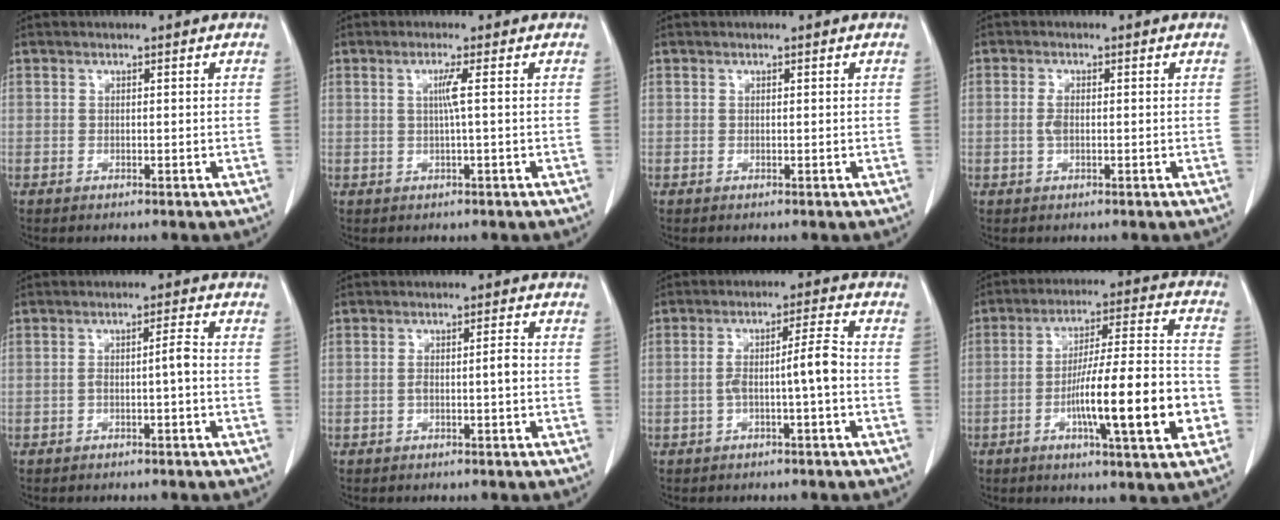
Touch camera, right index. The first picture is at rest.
{"total": 2.2, "force": [0.3, -0.6, 2.1], "torque": [-0.042, 0.000, 0.006]}
{"total": 0.0}
{"total": 1.9, "force": [-0.1, 0.8, 1.8], "torque": [-0.040, 0.001, -0.002]}
{"total": 2.5, "force": [-0.8, 0.0, 2.4], "torque": [-0.040, 0.008, -0.013]}
{"total": 2.6, "force": [-0.6, 0.2, 2.5], "torque": [-0.046, 0.006, -0.008]}
{"total": 5.5, "force": [-1.3, -0.1, 5.3], "torque": [-0.096, 0.022, -0.018]}
{"total": 16.8, "force": [-4.8, 1.5, 16.0], "torque": [-0.260, 0.004, -0.074]}